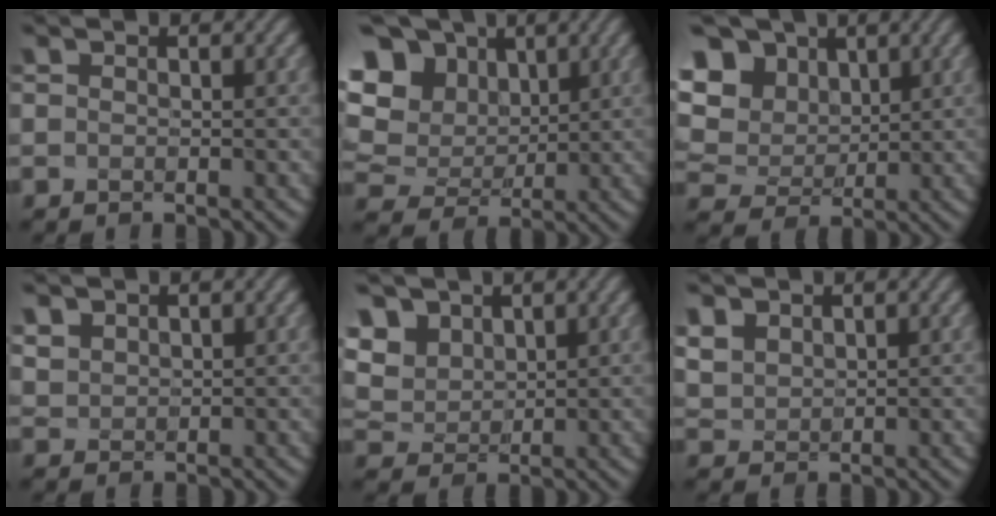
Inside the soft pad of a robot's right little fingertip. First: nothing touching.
{"total": 13.1, "force": [5.4, 10.1, 6.3], "torque": [-0.160, 0.031, 0.104]}
{"total": 9.9, "force": [4.6, 7.6, 4.4], "torque": [-0.124, 0.020, 0.088]}
{"total": 3.5, "force": [1.8, 2.7, 1.3], "torque": [-0.066, 0.017, 0.038]}
{"total": 6.4, "force": [3.4, 4.8, 2.7], "torque": [-0.087, 0.014, 0.058]}
{"total": 4.7, "force": [2.2, 3.6, 2.1], "torque": [-0.083, 0.025, 0.047]}